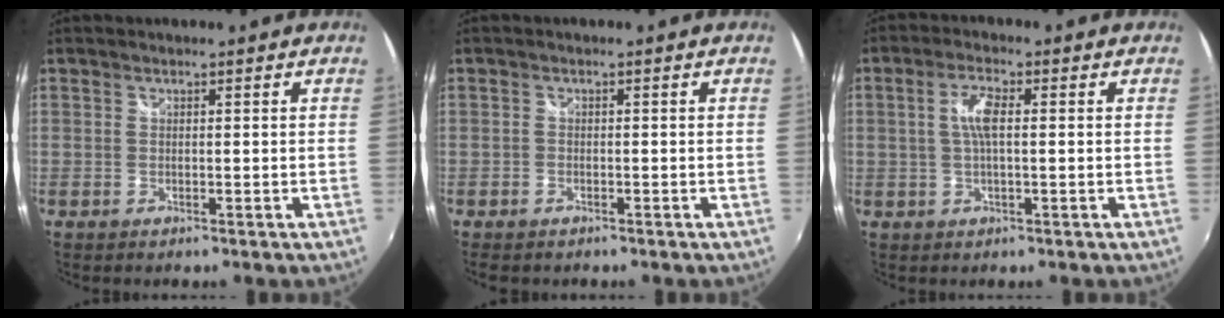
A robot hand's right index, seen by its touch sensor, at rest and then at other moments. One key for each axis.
{"total": 1.8, "fx": -1.3, "fy": 1.2, "fz": 0.4, "tx": -0.016, "ty": -0.003, "tz": -0.024}
{"total": 4.6, "fx": 0.4, "fy": 1.2, "fz": 4.5, "tx": -0.086, "ty": 0.005, "tz": 0.009}